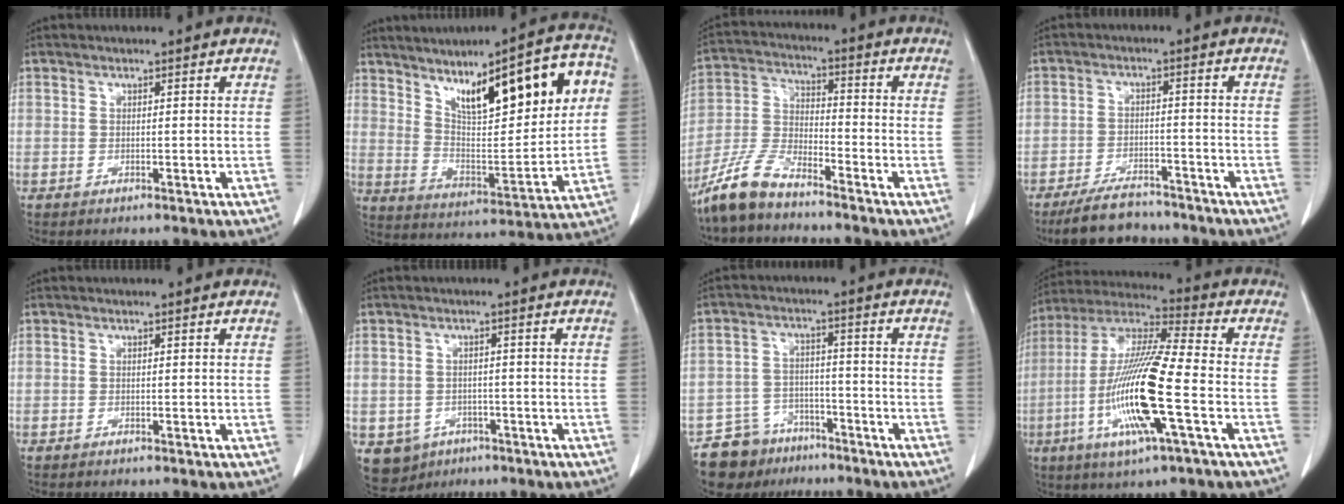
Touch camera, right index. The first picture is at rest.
{"total": 20.1, "force": [8.2, 4.8, 17.7], "torque": [-0.259, 0.026, 0.135]}
{"total": 8.5, "force": [-7.2, 2.1, 4.1], "torque": [-0.099, -0.007, -0.149]}
{"total": 8.0, "force": [-6.9, 2.7, 2.8], "torque": [-0.050, -0.009, -0.113]}
{"total": 0.0}
{"total": 5.8, "force": [-2.7, 5.0, 1.1], "torque": [-0.017, 0.005, -0.033]}
{"total": 8.0, "force": [-6.0, 5.3, 0.5], "torque": [-0.008, 0.020, -0.099]}
{"total": 17.5, "force": [-4.7, 1.0, 16.8], "torque": [-0.347, -0.015, -0.094]}